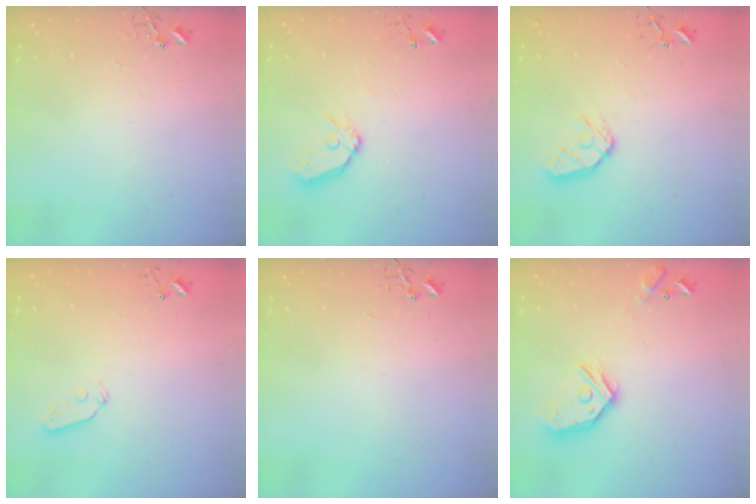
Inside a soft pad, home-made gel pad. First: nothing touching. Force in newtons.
{"total": 9.9, "press": 9.8, "slide": 1.3}
{"total": 10.7, "press": 10.6, "slide": 1.2}
{"total": 3.8, "press": 3.7, "slide": 0.5}
{"total": 0.0}
{"total": 14.1, "press": 14.1, "slide": 1.1}